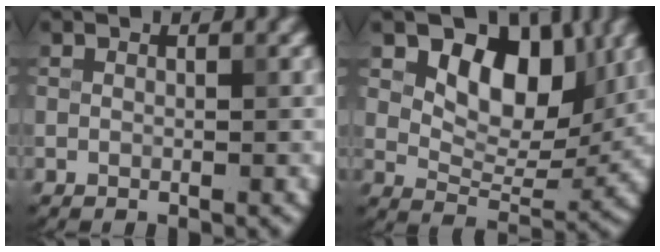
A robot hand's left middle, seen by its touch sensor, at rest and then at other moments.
{"total": 7.6, "force": [3.2, 4.7, 5.1], "torque": [-0.066, -0.013, 0.048]}